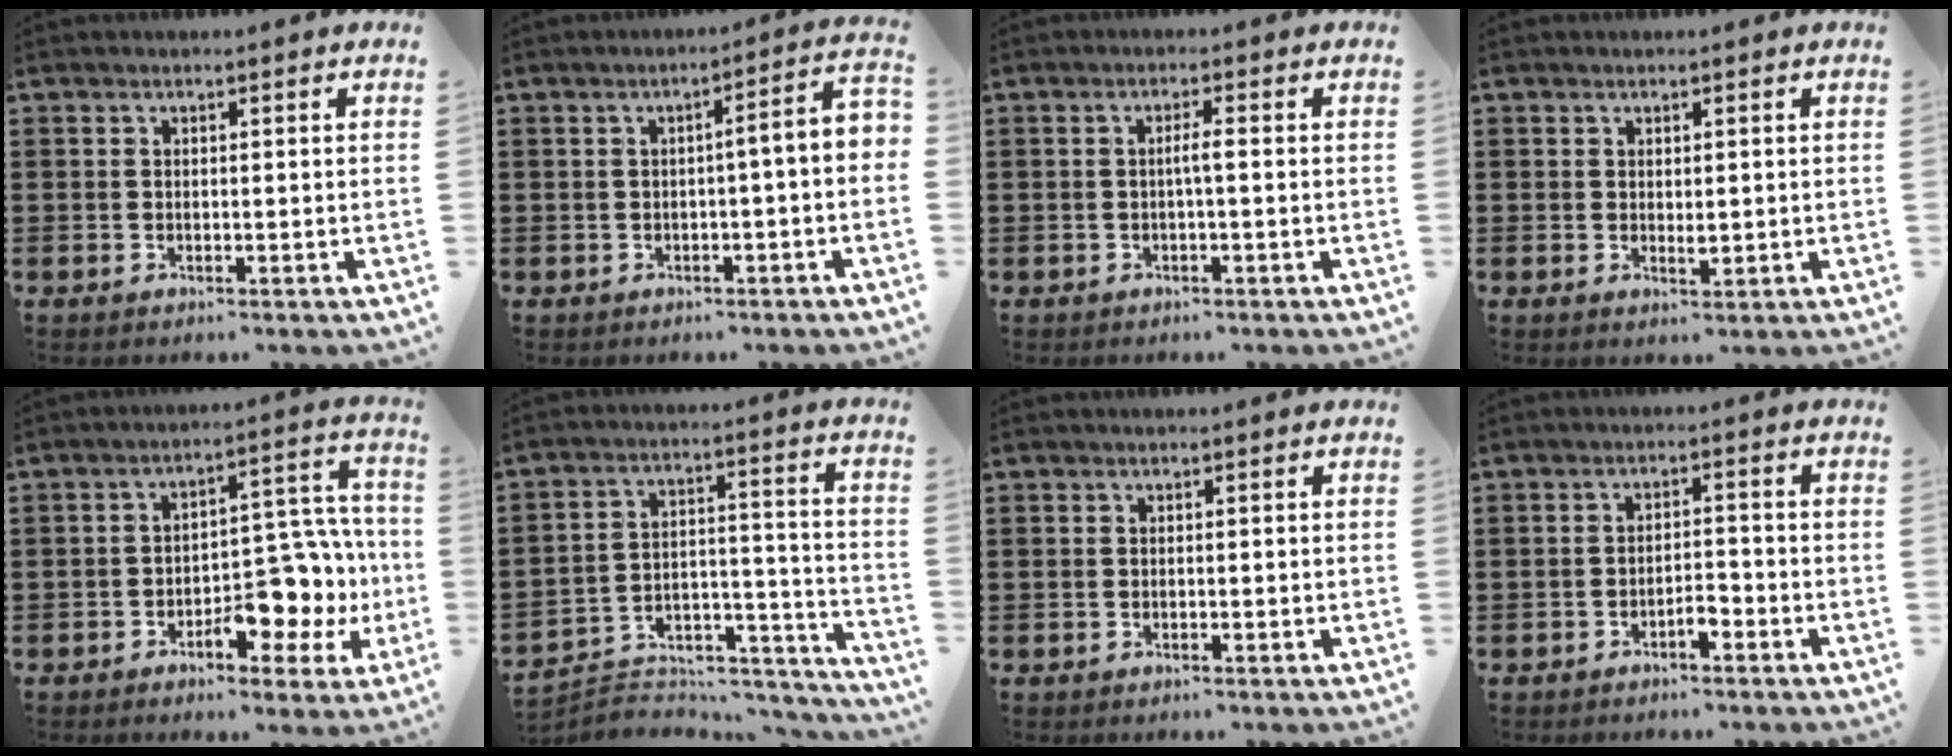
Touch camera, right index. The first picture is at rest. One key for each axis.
{"total": 3.4, "fx": -1.3, "fy": 0.2, "fz": 3.1, "tx": -0.058, "ty": -0.002, "tz": -0.027}
{"total": 1.9, "fx": -0.3, "fy": -0.1, "fz": 1.8, "tx": -0.033, "ty": -0.002, "tz": -0.008}
{"total": 1.2, "fx": 0.2, "fy": 0.5, "fz": 1.0, "tx": -0.020, "ty": 0.002, "tz": 0.004}
{"total": 8.9, "fx": -3.3, "fy": 5.0, "fz": 6.5, "tx": -0.075, "ty": 0.000, "tz": -0.056}
{"total": 4.5, "fx": -4.1, "fy": 1.7, "fz": 0.8, "tx": -0.015, "ty": 0.003, "tz": -0.084}
{"total": 0.0}
{"total": 2.4, "fx": -1.9, "fy": 0.5, "fz": 1.5, "tx": -0.029, "ty": 0.003, "tz": -0.037}